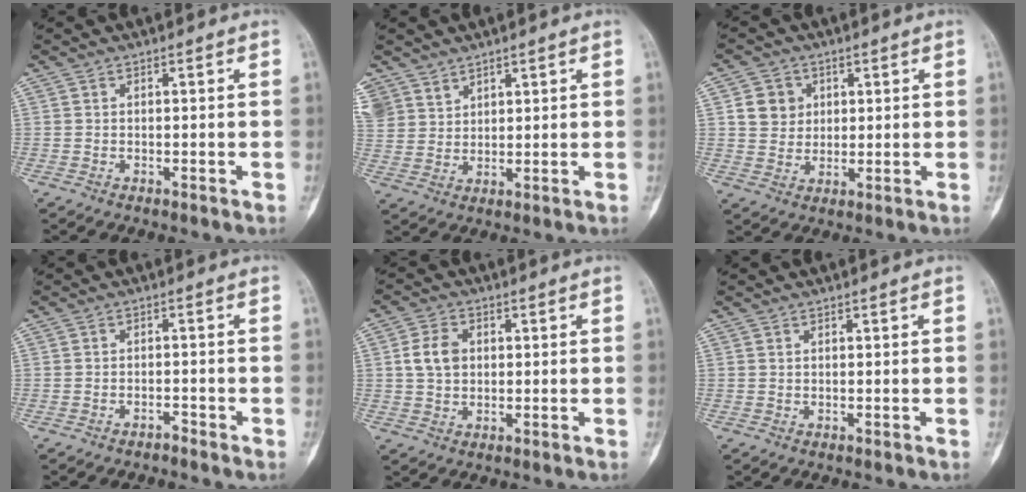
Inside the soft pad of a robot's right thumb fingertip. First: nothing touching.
{"total": 7.0, "force": [4.9, 4.9, 0.8], "torque": [0.007, -0.013, 0.106]}
{"total": 5.9, "force": [1.8, 5.3, 1.7], "torque": [0.004, 0.000, 0.030]}
{"total": 1.2, "force": [-1.2, 0.4, 0.2], "torque": [-0.002, 0.011, -0.020]}
{"total": 5.5, "force": [0.9, 4.2, 3.4], "torque": [-0.050, 0.008, 0.014]}
{"total": 0.0}